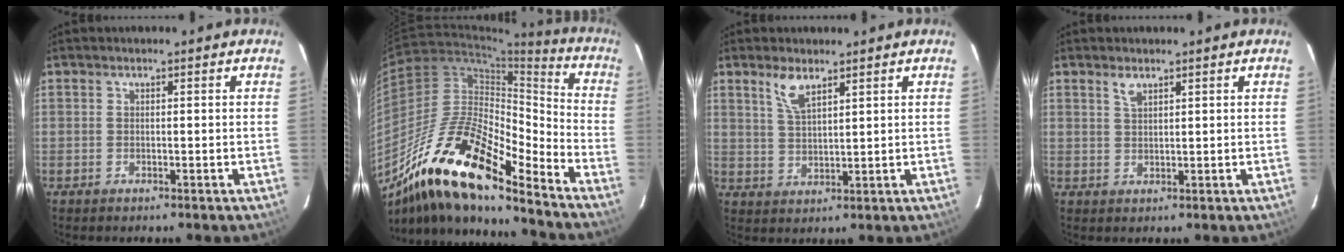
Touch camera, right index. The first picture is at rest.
{"total": 21.6, "force": [-15.4, 5.2, 14.3], "torque": [-0.250, -0.013, -0.291]}
{"total": 4.7, "force": [3.2, 1.5, 3.1], "torque": [-0.062, -0.001, 0.067]}
{"total": 1.9, "force": [1.4, 0.7, 1.1], "torque": [-0.021, 0.002, 0.027]}